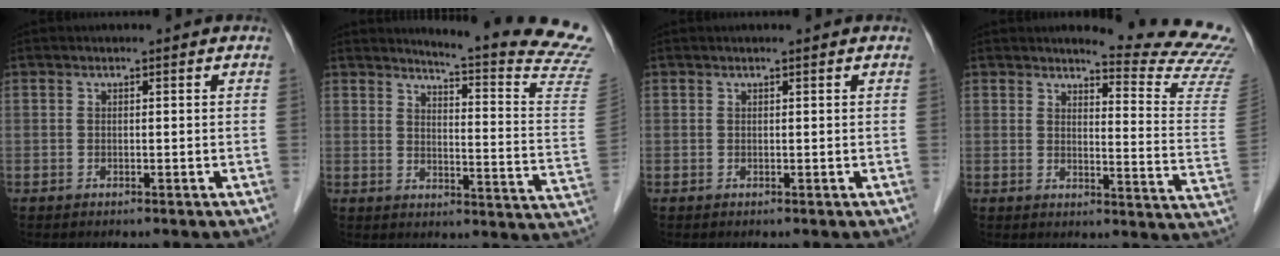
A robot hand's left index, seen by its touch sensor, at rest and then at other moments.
{"total": 20.2, "force": [19.0, -1.8, 6.7], "torque": [-0.099, -0.146, 0.209]}
{"total": 0.9, "force": [0.8, -0.1, 0.5], "torque": [-0.009, 0.010, 0.014]}
{"total": 15.7, "force": [15.2, -1.2, 3.6], "torque": [-0.043, -0.144, 0.153]}